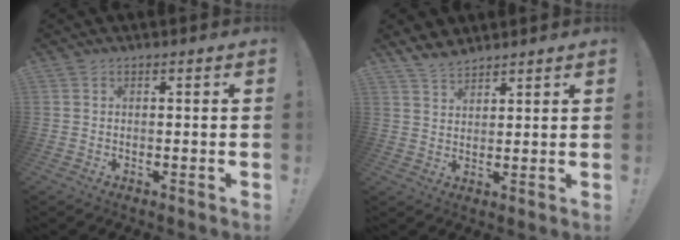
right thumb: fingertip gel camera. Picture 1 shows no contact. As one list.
[{"total": 5.2, "force": [4.5, 2.2, 1.1], "torque": [-0.022, -0.026, 0.087]}]